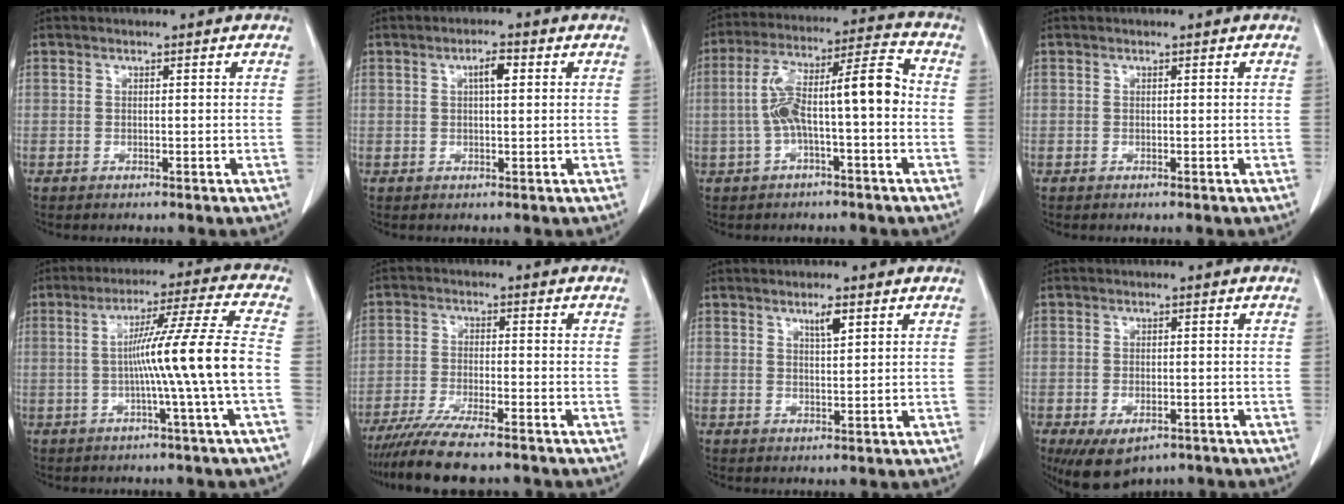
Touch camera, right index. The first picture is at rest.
{"total": 2.8, "force": [0.9, 0.7, 2.6], "torque": [-0.044, 0.003, 0.014]}
{"total": 11.7, "force": [-1.1, 2.1, 11.5], "torque": [-0.204, 0.044, -0.019]}
{"total": 0.0}
{"total": 11.9, "force": [-1.8, -2.4, 11.5], "torque": [-0.189, 0.008, -0.028]}
{"total": 10.4, "force": [-8.7, 1.1, 5.6], "torque": [-0.088, -0.023, -0.141]}
{"total": 2.7, "force": [1.6, 0.4, 2.1], "torque": [-0.037, -0.003, 0.027]}
{"total": 7.4, "force": [-4.7, 3.9, 4.2], "torque": [-0.065, -0.006, -0.067]}